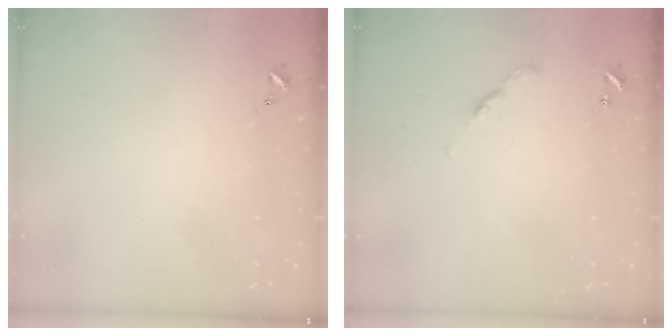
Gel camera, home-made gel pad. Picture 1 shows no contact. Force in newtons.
{"total": 2.7, "press": 2.6, "slide": 0.3}